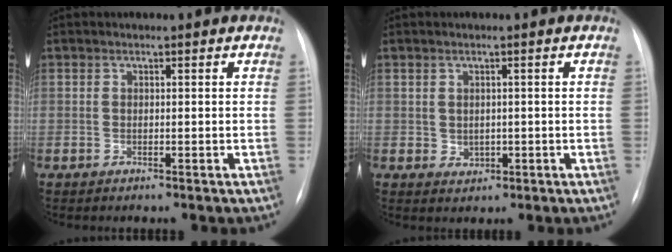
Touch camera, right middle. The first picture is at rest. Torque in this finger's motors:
{"motor_torque": [0.14, -0.15, 0.01, 0.01]}